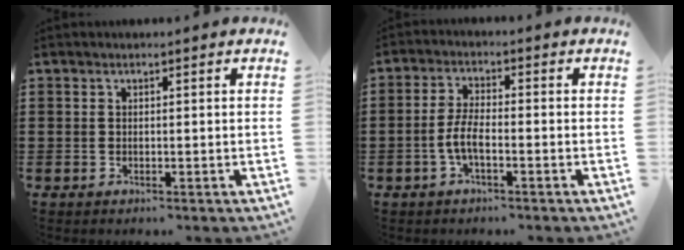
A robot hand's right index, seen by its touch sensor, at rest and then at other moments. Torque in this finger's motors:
{"motor_torque": [2.14, 0.00, 0.48, 0.16]}